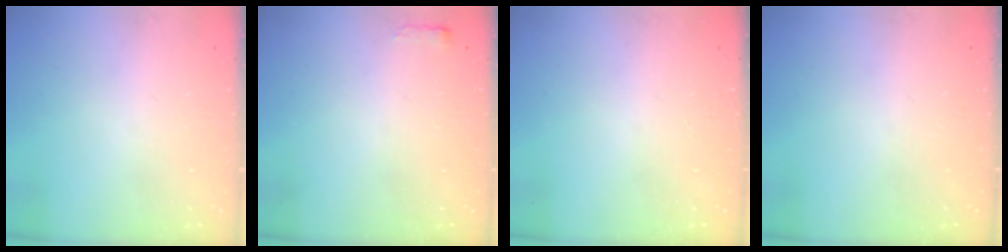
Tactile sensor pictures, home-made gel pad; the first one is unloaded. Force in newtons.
{"total": 2.4, "press": 2.4, "slide": 0.4}
{"total": 0.0}
{"total": 0.0}